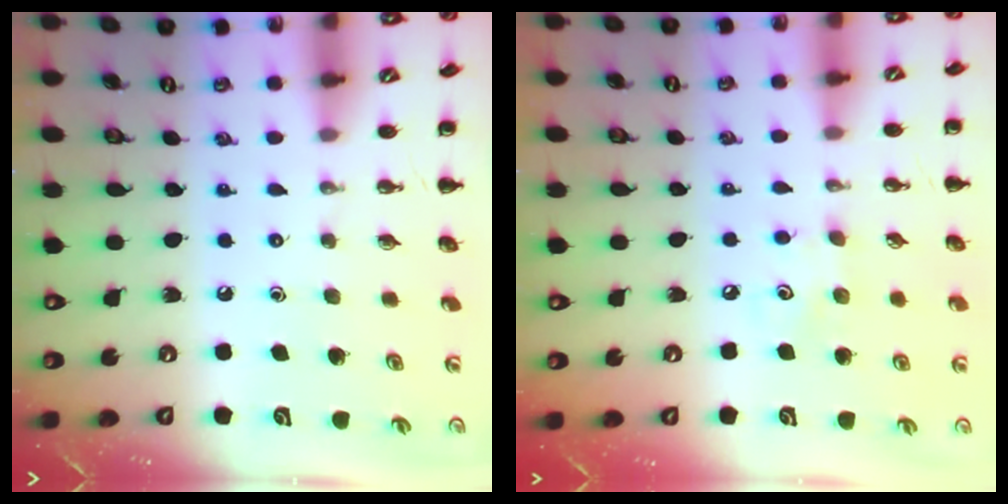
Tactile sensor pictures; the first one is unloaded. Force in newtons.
{"total": 3.8, "press": 3.7, "slide": 0.7}